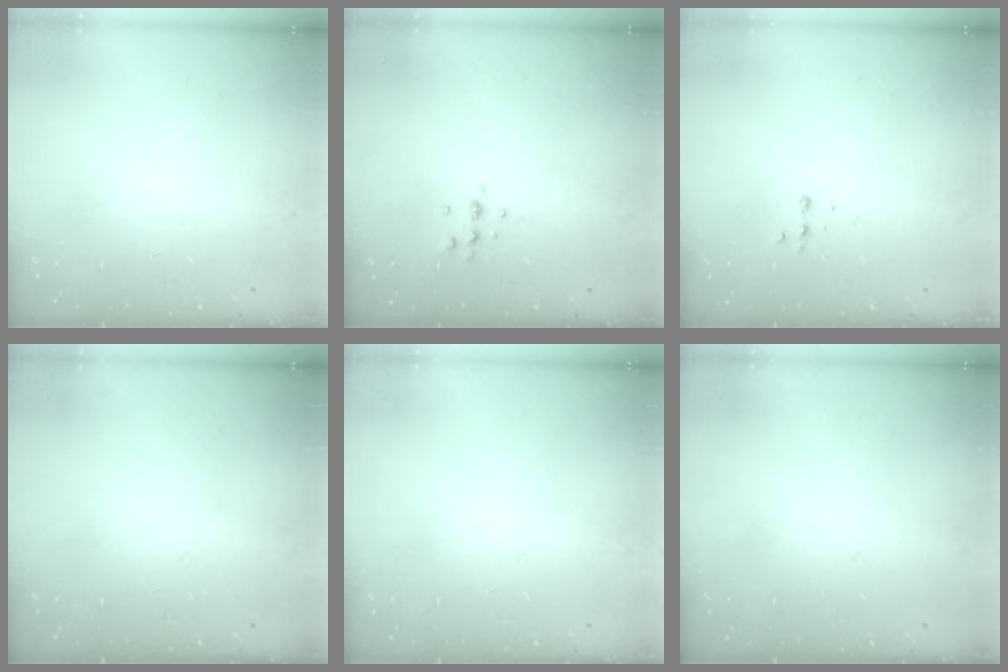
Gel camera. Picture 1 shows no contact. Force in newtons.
{"total": 5.4, "press": 5.3, "slide": 1.1}
{"total": 4.7, "press": 4.6, "slide": 0.8}
{"total": 0.0}
{"total": 0.0}
{"total": 0.0}